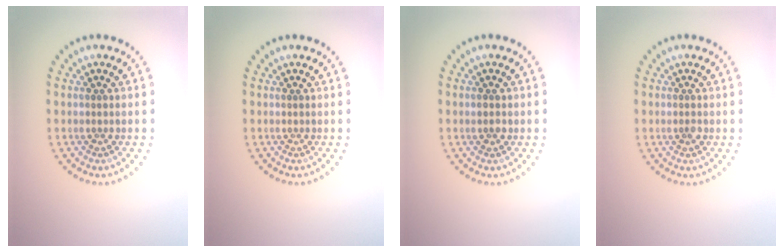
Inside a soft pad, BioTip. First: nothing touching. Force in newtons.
{"total": 0.0}
{"total": 1.0, "press": 1.0, "slide": 0.2}
{"total": 0.7, "press": 0.6, "slide": 0.2}